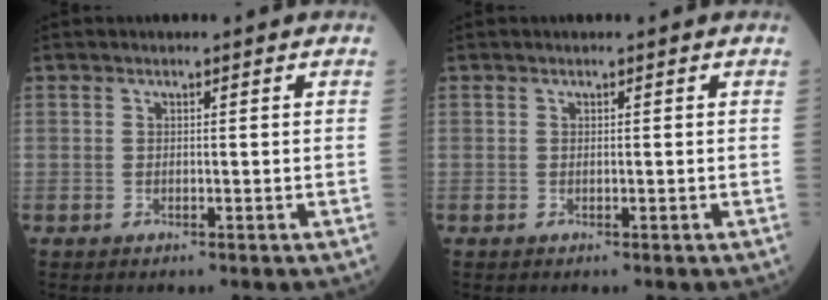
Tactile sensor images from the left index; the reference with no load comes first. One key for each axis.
{"total": 0.0}